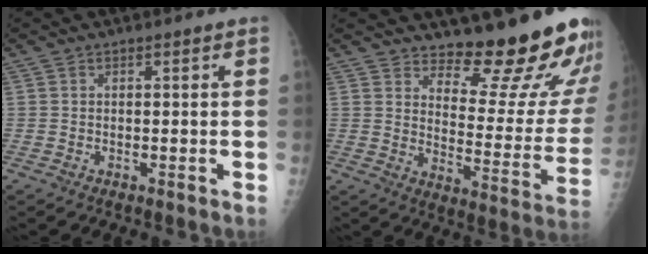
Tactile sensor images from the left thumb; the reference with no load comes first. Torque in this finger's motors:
{"motor_torque": [0.43, 0.40, 0.08, -0.42, 0.09]}